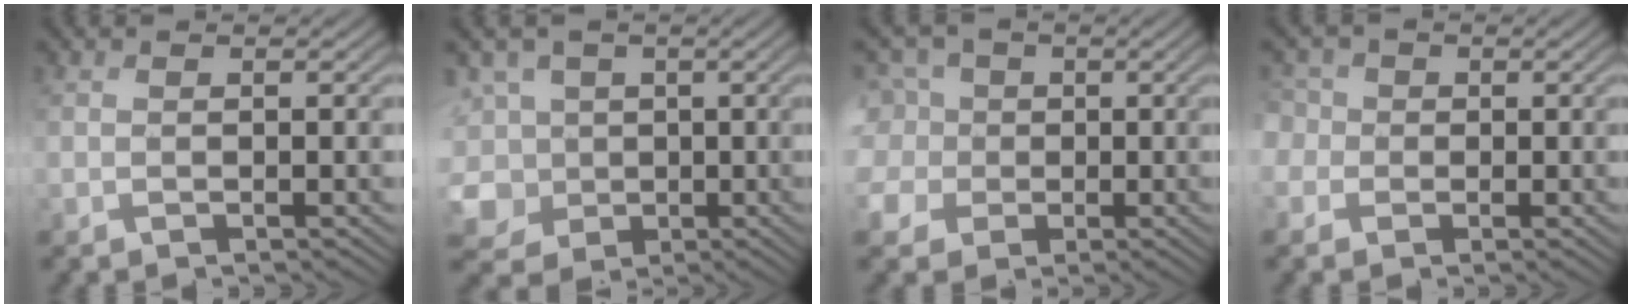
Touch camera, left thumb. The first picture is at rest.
{"total": 8.4, "force": [-2.0, 7.2, 3.7], "torque": [-0.127, -0.007, -0.059]}
{"total": 9.0, "force": [0.1, 8.1, 3.8], "torque": [-0.140, 0.019, -0.031]}
{"total": 4.8, "force": [0.4, 4.4, 1.8], "torque": [-0.068, 0.012, -0.018]}